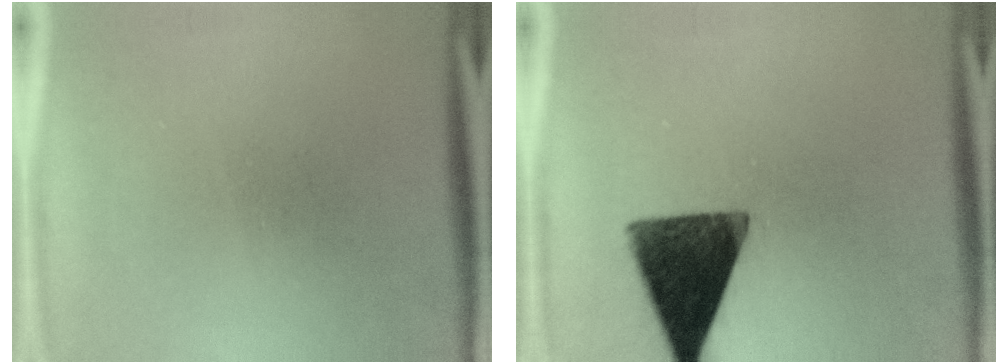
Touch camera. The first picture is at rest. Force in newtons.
{"total": 13.8}